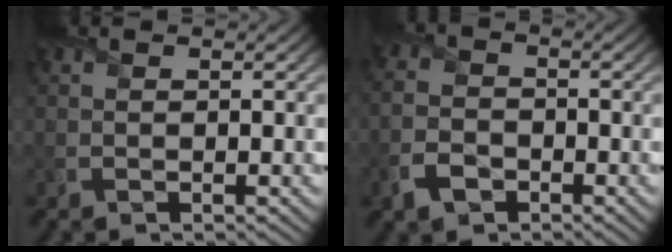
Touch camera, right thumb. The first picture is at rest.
{"total": 4.1, "force": [-2.4, 2.6, 2.1], "torque": [-0.055, -0.006, -0.057]}